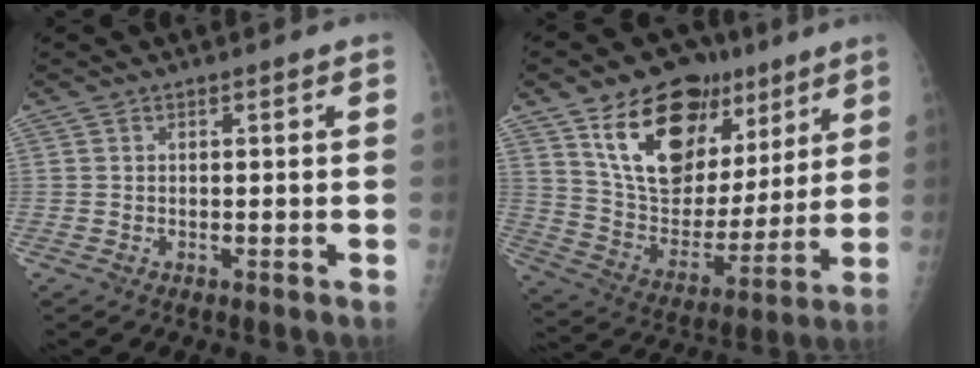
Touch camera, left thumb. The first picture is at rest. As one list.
[{"total": 22.2, "force": [12.0, 13.8, 12.6], "torque": [-0.153, -0.040, 0.211]}]